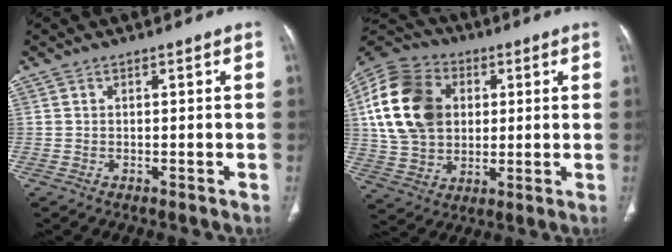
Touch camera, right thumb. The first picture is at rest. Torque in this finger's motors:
{"motor_torque": [-0.88, 1.70, 1.63, 0.11, 0.20]}